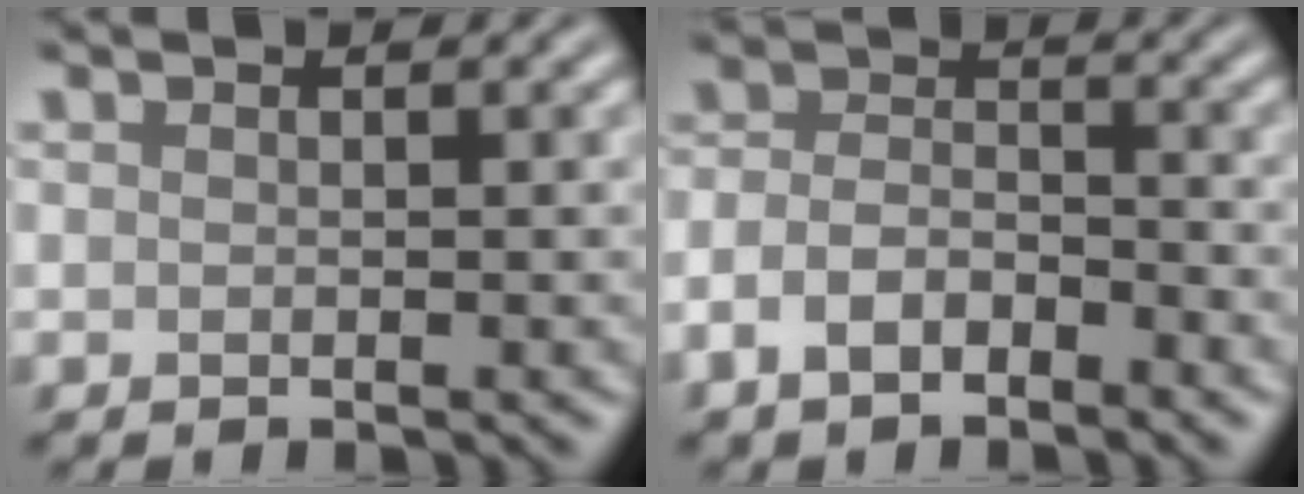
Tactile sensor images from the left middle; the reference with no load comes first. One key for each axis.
{"total": 3.6, "fx": -2.1, "fy": 2.0, "fz": 2.2, "tx": -0.041, "ty": 0.004, "tz": -0.049}